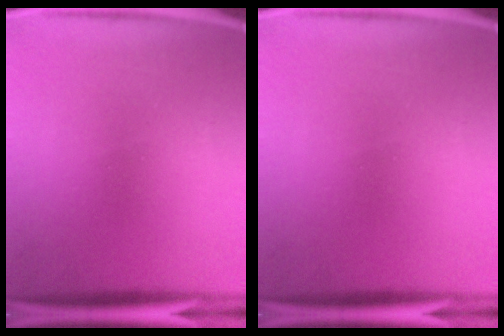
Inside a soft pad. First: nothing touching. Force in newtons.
{"total": 0.0}